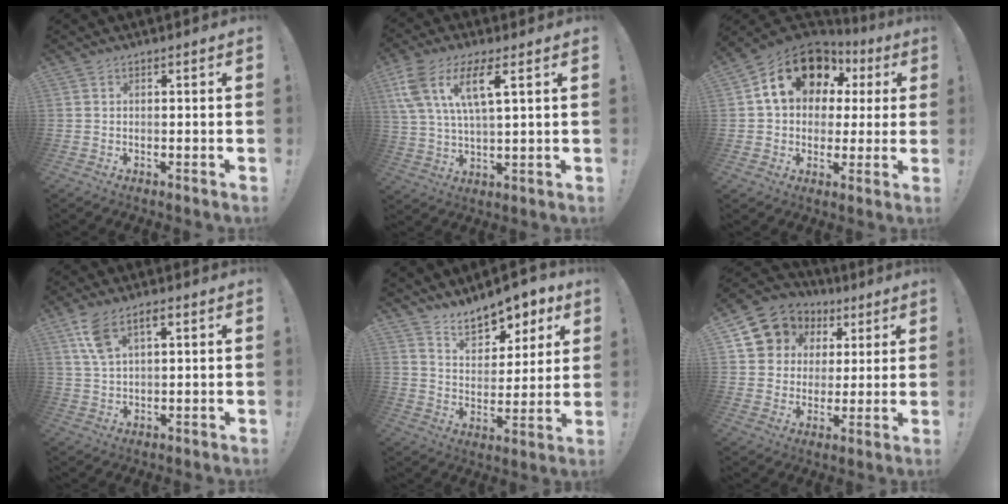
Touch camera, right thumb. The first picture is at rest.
{"total": 12.7, "force": [5.9, 4.1, 10.5], "torque": [-0.209, -0.008, 0.105]}
{"total": 17.6, "force": [7.7, 12.5, 9.6], "torque": [-0.140, -0.032, 0.147]}
{"total": 7.0, "force": [3.5, 3.5, 5.0], "torque": [-0.094, -0.007, 0.063]}
{"total": 12.1, "force": [9.9, 5.3, 4.6], "torque": [-0.066, -0.075, 0.181]}
{"total": 10.8, "force": [4.8, 9.2, 3.0], "torque": [-0.045, -0.033, 0.100]}